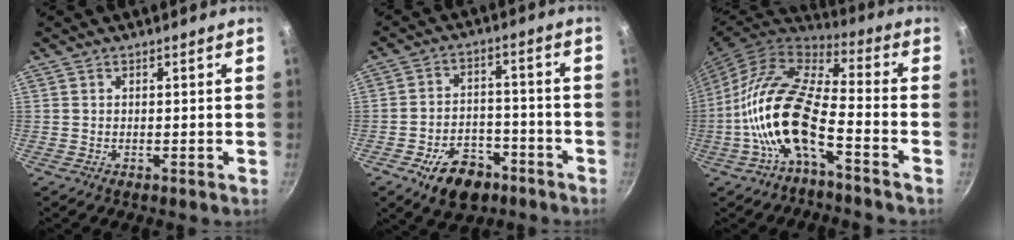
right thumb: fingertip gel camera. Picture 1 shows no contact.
{"total": 10.8, "force": [-6.3, 6.7, 5.7], "torque": [-0.066, 0.044, -0.094]}
{"total": 16.4, "force": [-5.5, 6.4, 14.0], "torque": [-0.273, 0.045, -0.120]}